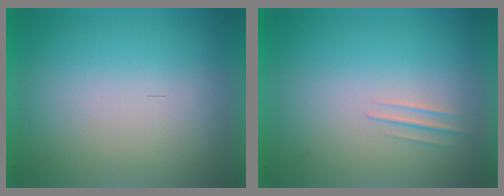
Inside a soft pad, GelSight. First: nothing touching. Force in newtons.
{"total": 1.0}